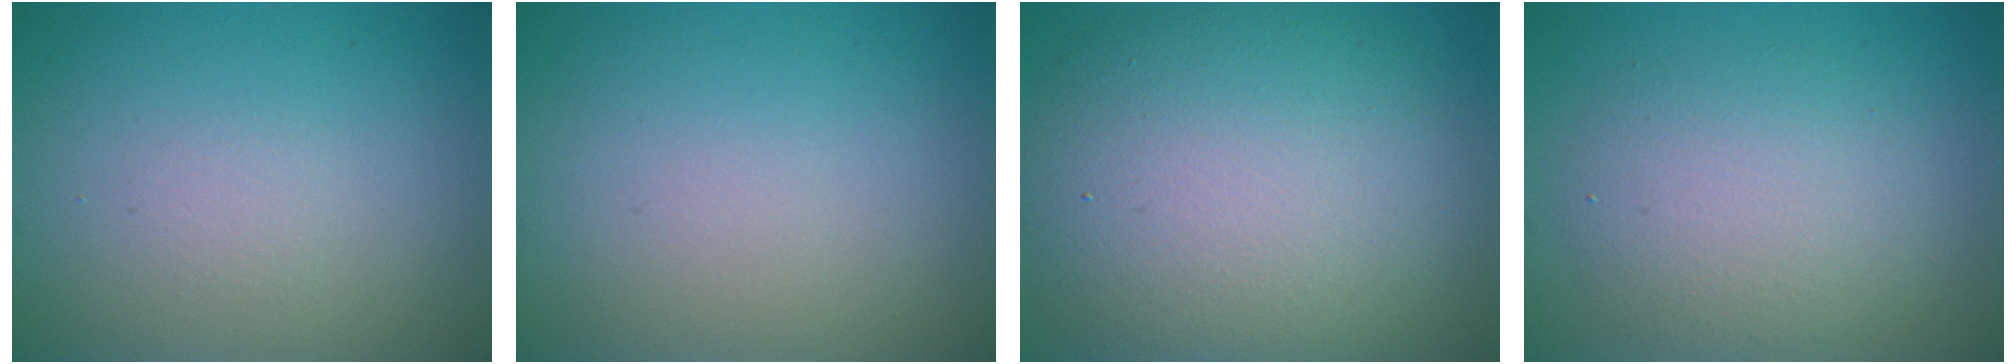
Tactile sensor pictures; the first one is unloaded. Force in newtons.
{"total": 0.0}
{"total": 12.3, "press": 12.2, "slide": 1.0}
{"total": 4.6, "press": 4.5, "slide": 0.1}